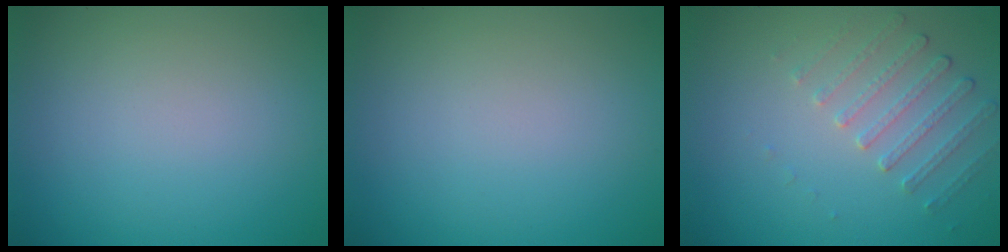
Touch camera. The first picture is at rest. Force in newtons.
{"total": 0.0}
{"total": 1.9, "press": 1.5, "slide": 1.2}